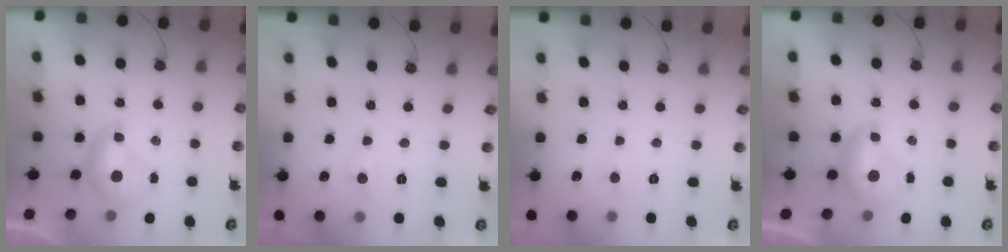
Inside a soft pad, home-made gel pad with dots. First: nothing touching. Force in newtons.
{"total": 0.7, "press": 0.5, "slide": 0.6}
{"total": 0.7, "press": 0.4, "slide": 0.5}
{"total": 0.6, "press": 0.6, "slide": 0.2}